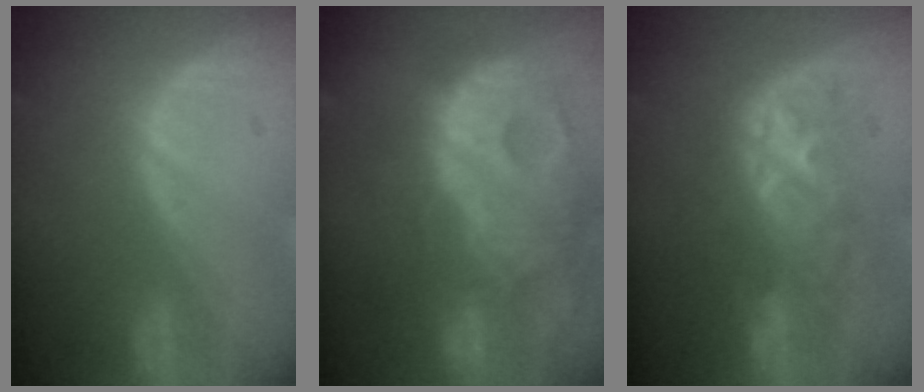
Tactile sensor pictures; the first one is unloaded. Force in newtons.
{"total": 14.0, "press": 12.0, "slide": 7.1}
{"total": 8.6, "press": 8.6, "slide": 0.5}